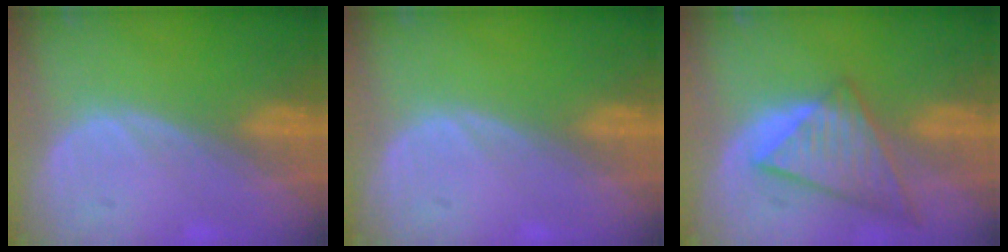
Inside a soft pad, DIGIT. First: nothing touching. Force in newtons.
{"total": 0.0}
{"total": 9.1, "press": 7.9, "slide": 4.5}